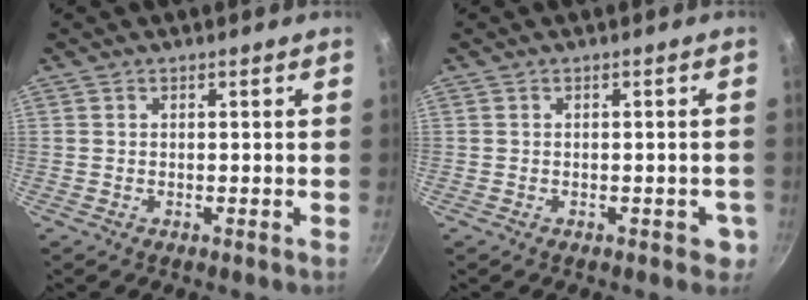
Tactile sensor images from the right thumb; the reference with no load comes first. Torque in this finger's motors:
{"motor_torque": [-0.21, 0.07, -0.24, 0.08, -0.02]}